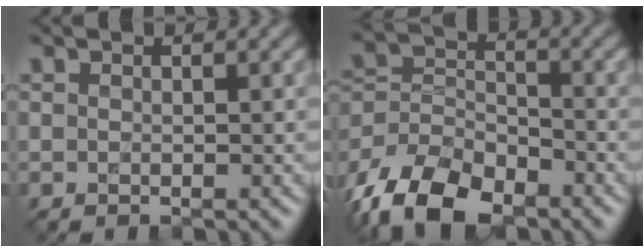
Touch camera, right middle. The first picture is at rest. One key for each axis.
{"total": 10.3, "fx": -6.9, "fy": 5.4, "fz": 5.4, "tx": -0.104, "ty": -0.012, "tz": -0.139}